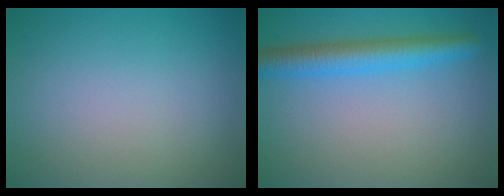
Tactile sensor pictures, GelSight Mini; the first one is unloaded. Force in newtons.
{"total": 4.1, "press": 4.1, "slide": 0.3}